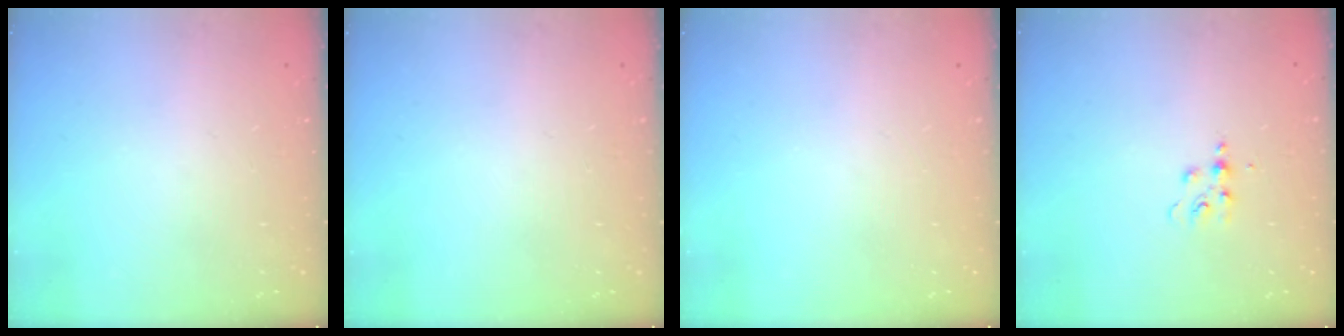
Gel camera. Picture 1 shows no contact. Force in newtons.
{"total": 0.0}
{"total": 0.0}
{"total": 5.1, "press": 5.1, "slide": 0.6}